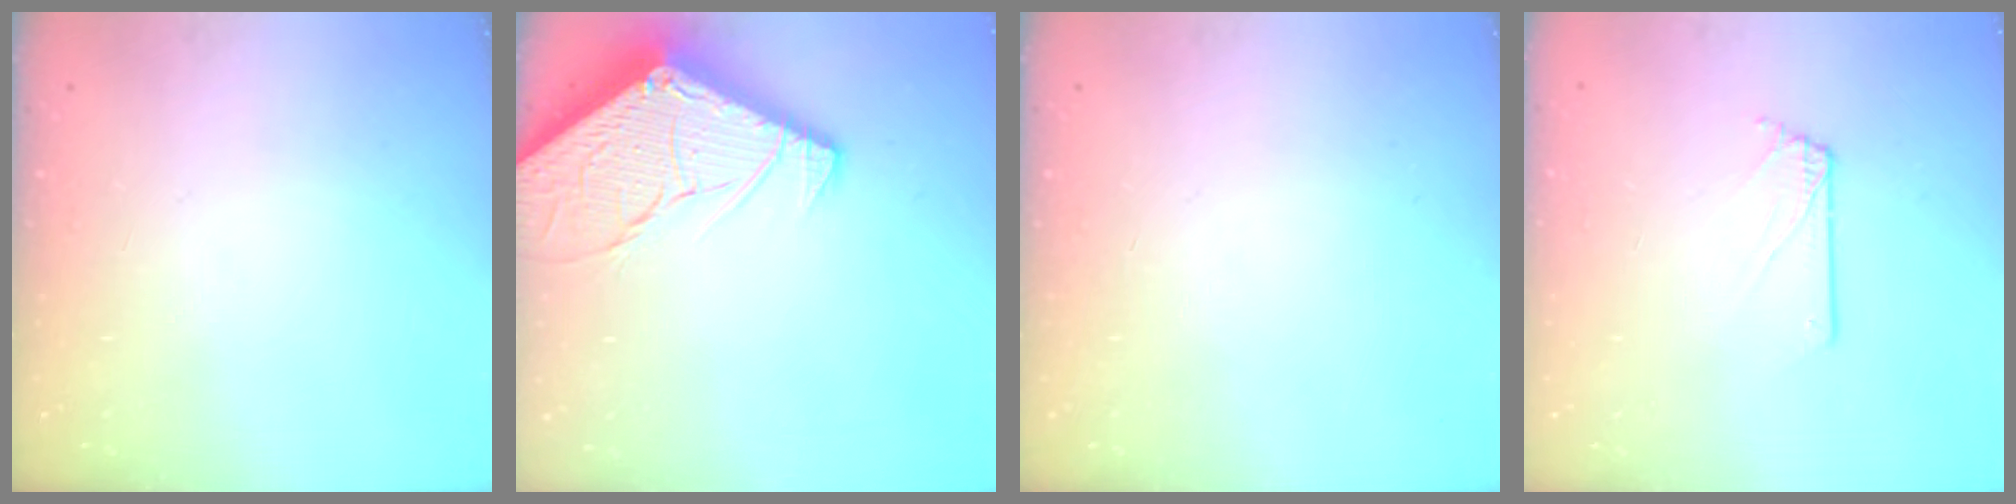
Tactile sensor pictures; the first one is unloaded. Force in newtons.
{"total": 15.4, "press": 15.3, "slide": 1.6}
{"total": 0.0}
{"total": 1.5, "press": 1.5, "slide": 0.1}